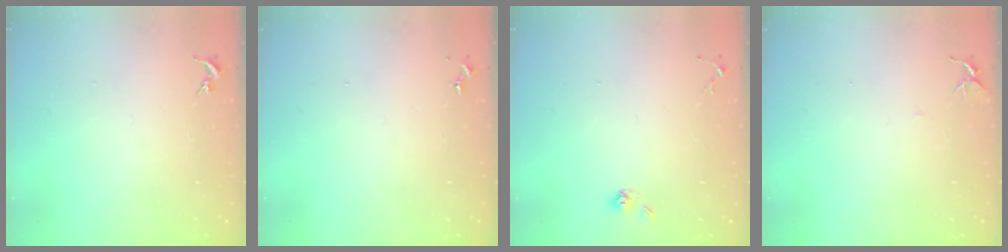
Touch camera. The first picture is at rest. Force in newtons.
{"total": 0.0}
{"total": 5.4, "press": 5.2, "slide": 1.5}
{"total": 4.5, "press": 4.5, "slide": 0.4}